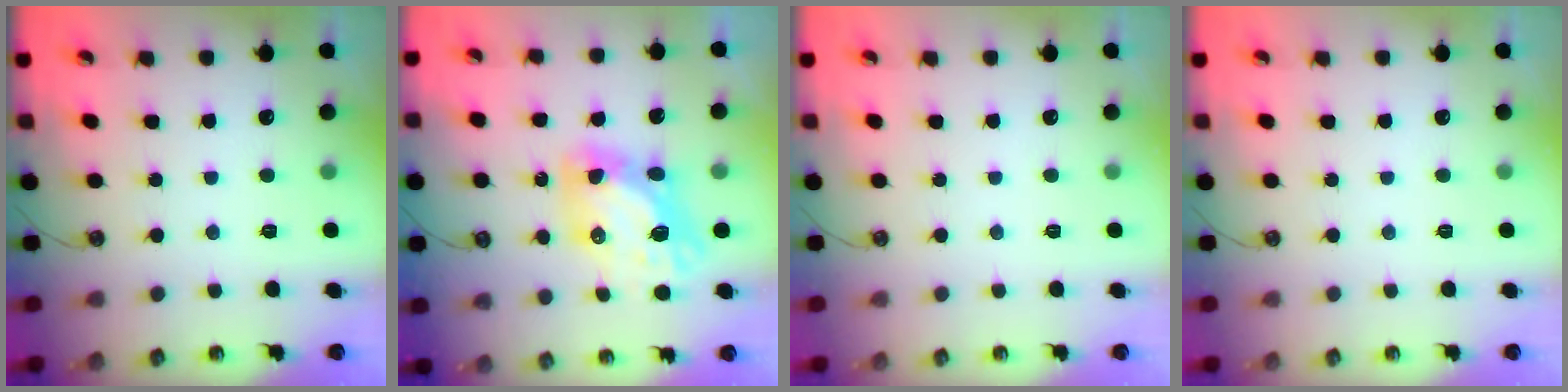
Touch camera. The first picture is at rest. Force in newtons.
{"total": 12.3, "press": 12.3, "slide": 1.4}
{"total": 0.0}
{"total": 0.0}